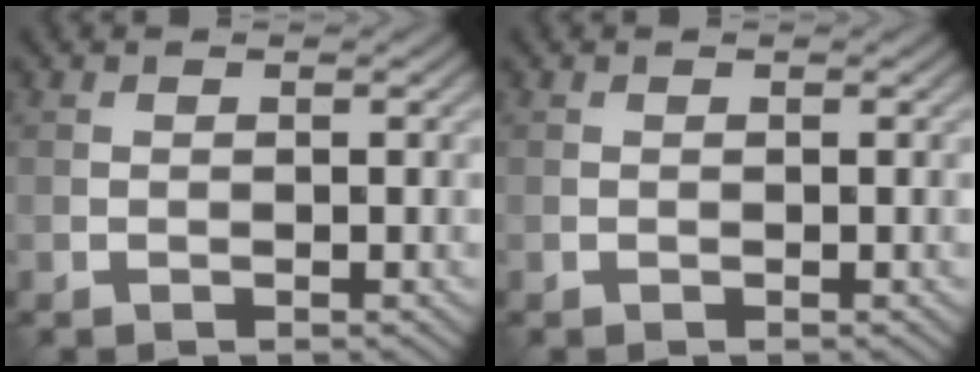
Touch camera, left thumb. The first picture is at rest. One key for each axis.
{"total": 0.0}